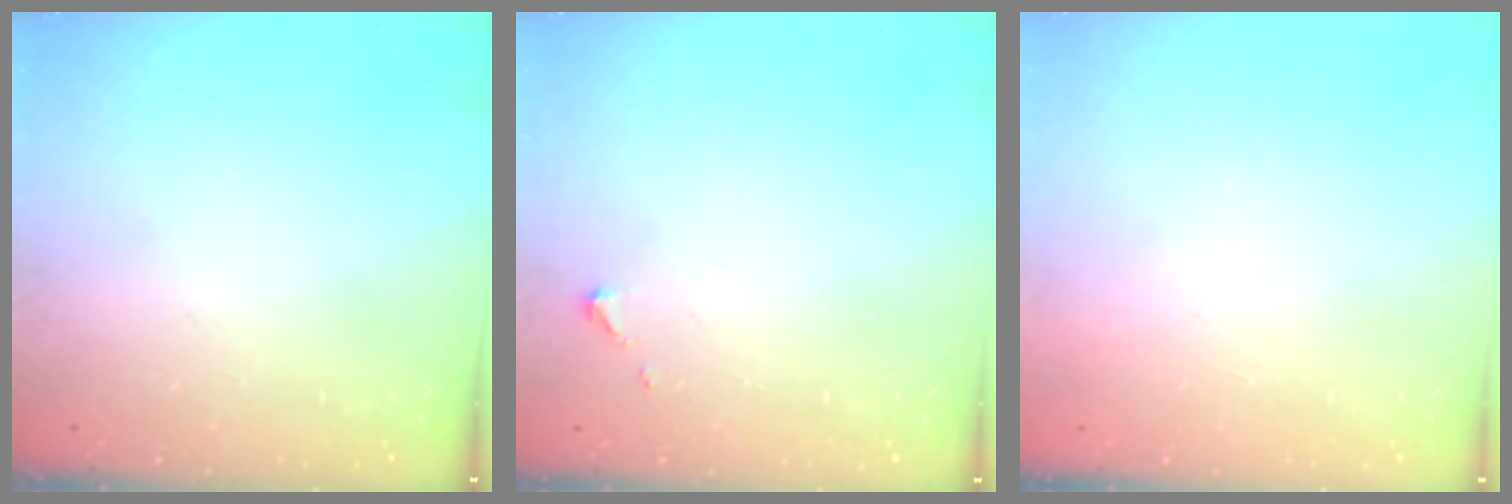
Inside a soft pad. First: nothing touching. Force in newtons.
{"total": 2.6, "press": 2.6, "slide": 0.3}
{"total": 1.5, "press": 1.5, "slide": 0.1}